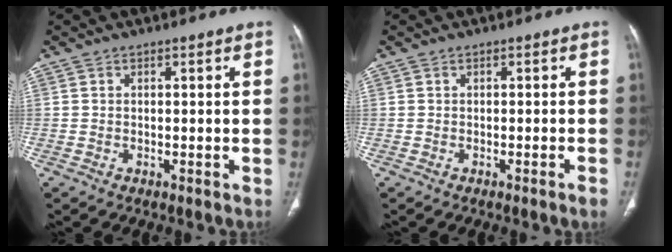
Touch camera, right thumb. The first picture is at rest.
{"total": 1.6, "force": [-1.0, -0.2, 1.3], "torque": [-0.024, 0.000, -0.010]}